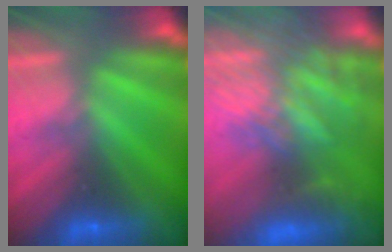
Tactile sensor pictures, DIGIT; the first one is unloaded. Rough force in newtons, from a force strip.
{"total": 8.3}